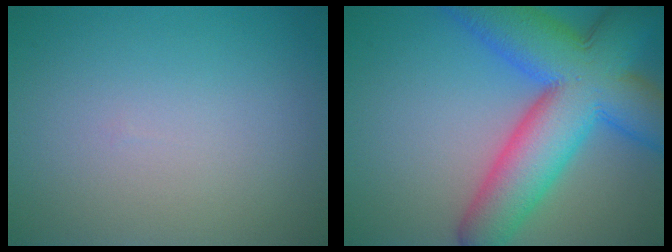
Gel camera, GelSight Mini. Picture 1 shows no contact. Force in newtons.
{"total": 13.2, "press": 13.2, "slide": 0.5}